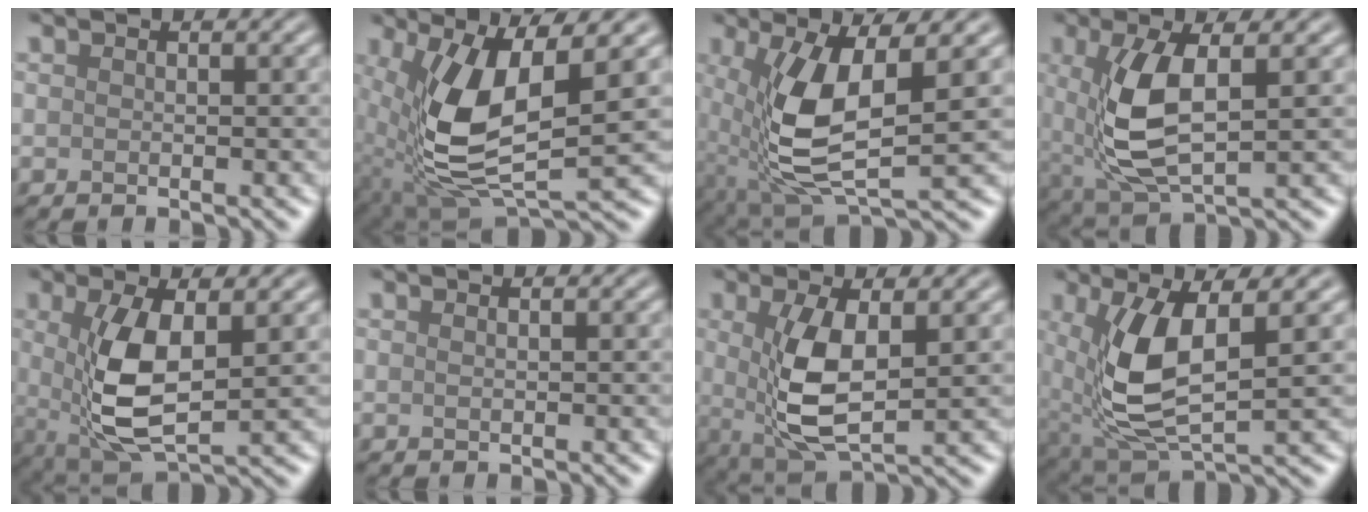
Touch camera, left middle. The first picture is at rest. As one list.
[{"total": 10.8, "force": [0.9, 4.4, 9.8], "torque": [-0.212, -0.017, 0.021]}, {"total": 8.9, "force": [0.4, 3.6, 8.2], "torque": [-0.189, -0.016, 0.015]}, {"total": 6.7, "force": [0.4, 2.6, 6.1], "torque": [-0.142, -0.012, 0.016]}, {"total": 6.9, "force": [0.3, 2.7, 6.3], "torque": [-0.140, -0.014, 0.011]}, {"total": 0.7, "force": [0.3, 0.3, 0.5], "torque": [-0.001, -0.004, -0.001]}, {"total": 6.2, "force": [0.3, 2.3, 5.8], "torque": [-0.129, -0.015, 0.013]}, {"total": 8.3, "force": [1.0, 3.6, 7.4], "torque": [-0.175, -0.014, 0.026]}]